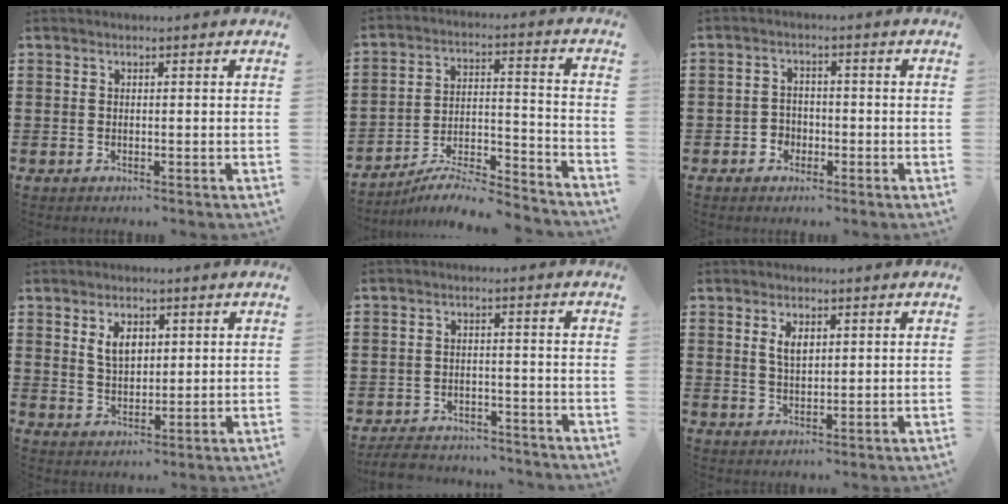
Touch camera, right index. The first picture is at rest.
{"total": 6.7, "force": [-6.2, 0.6, 2.5], "torque": [-0.039, -0.001, -0.121]}
{"total": 2.5, "force": [-1.4, 2.0, 0.5], "torque": [-0.018, 0.005, -0.032]}
{"total": 4.4, "force": [1.8, 2.7, 3.0], "torque": [-0.060, 0.007, 0.030]}
{"total": 4.2, "force": [-4.0, 0.9, 0.4], "torque": [-0.015, 0.005, -0.085]}
{"total": 3.2, "force": [1.2, 1.6, 2.5], "torque": [-0.054, 0.005, 0.021]}